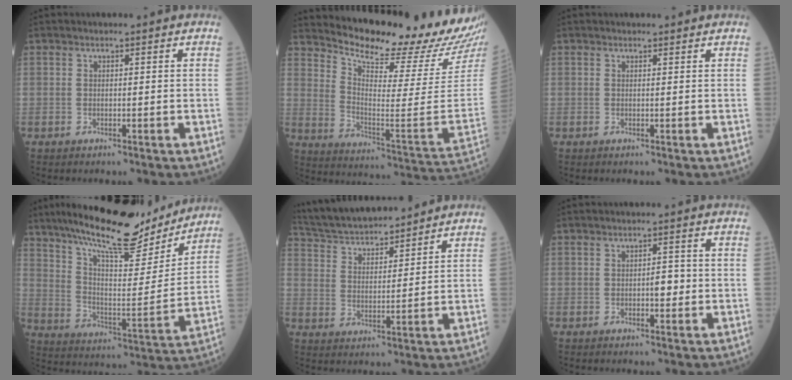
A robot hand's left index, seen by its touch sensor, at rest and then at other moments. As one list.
[{"total": 23.1, "force": [21.4, 1.2, 8.4], "torque": [-0.147, -0.114, 0.288]}, {"total": 0.7, "force": [0.7, 0.2, 0.1], "torque": [-0.008, 0.001, 0.007]}, {"total": 21.0, "force": [17.5, 4.5, 10.6], "torque": [-0.180, -0.001, 0.273]}, {"total": 13.7, "force": [12.8, 2.2, 4.5], "torque": [-0.090, 0.026, 0.228]}, {"total": 2.2, "force": [-0.7, 0.9, 1.9], "torque": [-0.025, 0.000, -0.011]}]